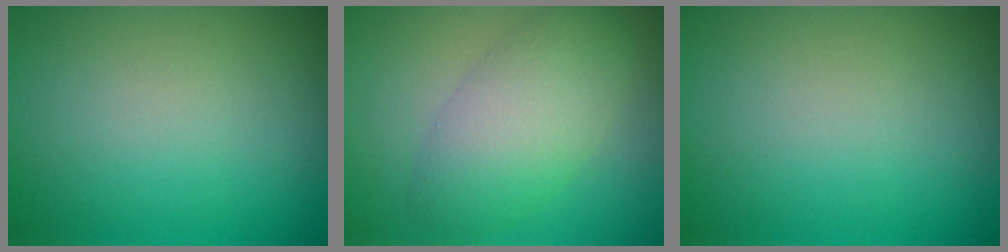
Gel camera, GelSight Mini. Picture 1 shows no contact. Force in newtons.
{"total": 5.4, "press": 5.4, "slide": 0.3}
{"total": 0.0}